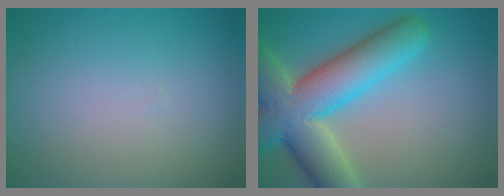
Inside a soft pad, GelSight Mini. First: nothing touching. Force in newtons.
{"total": 10.9, "press": 10.9, "slide": 0.8}